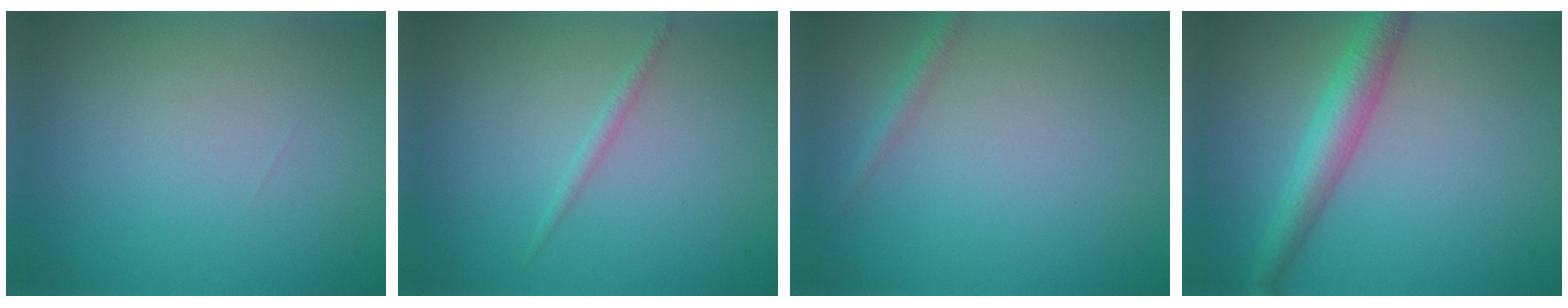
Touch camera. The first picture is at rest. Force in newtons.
{"total": 0.9, "press": 0.9, "slide": 0.1}
{"total": 1.1, "press": 1.1, "slide": 0.0}
{"total": 4.2, "press": 4.2, "slide": 0.2}